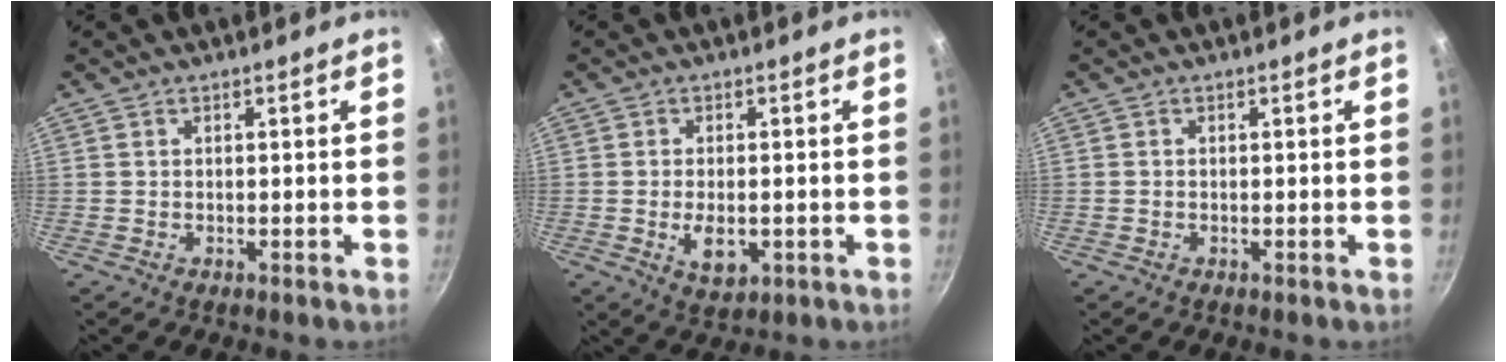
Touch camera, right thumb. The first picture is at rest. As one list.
[{"total": 5.5, "force": [-1.2, 3.0, 4.5], "torque": [-0.074, -0.003, -0.012]}, {"total": 0.0}]